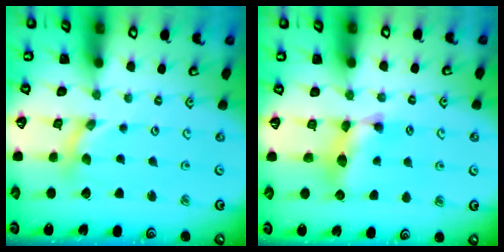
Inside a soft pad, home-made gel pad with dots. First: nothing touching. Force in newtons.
{"total": 9.8, "press": 9.8, "slide": 0.3}